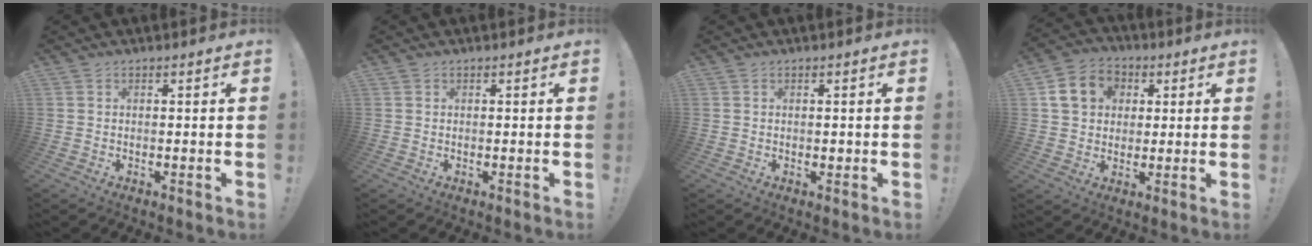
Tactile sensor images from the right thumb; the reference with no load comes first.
{"total": 0.0}
{"total": 0.6, "force": [-0.1, 0.5, 0.4], "torque": [-0.003, 0.002, -0.003]}
{"total": 11.4, "force": [3.1, 9.7, 5.1], "torque": [-0.080, 0.006, 0.068]}